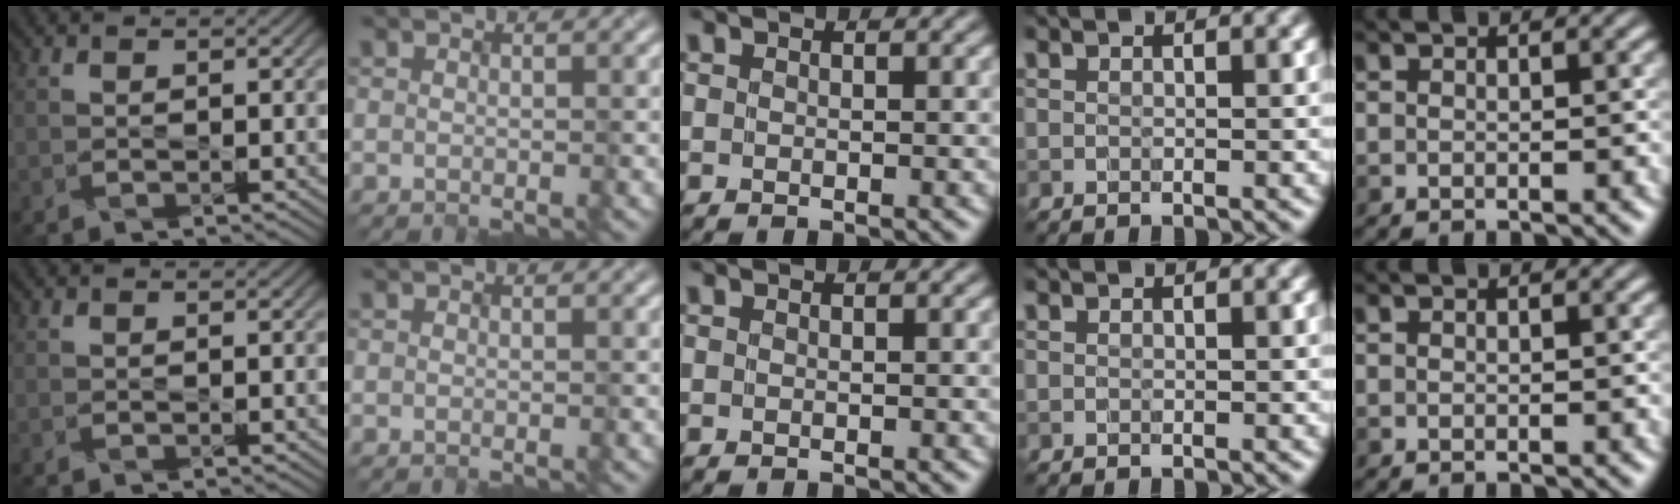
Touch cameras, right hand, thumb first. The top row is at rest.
{}